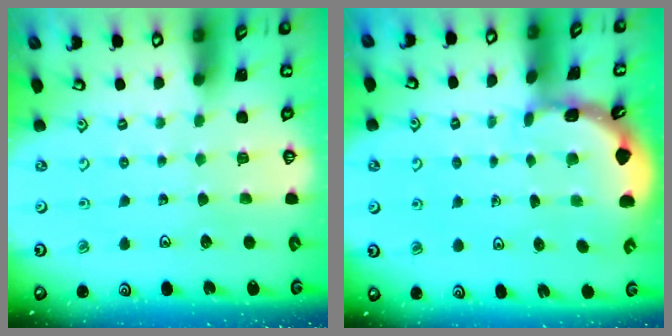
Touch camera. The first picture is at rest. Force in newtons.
{"total": 1.6, "press": 1.6, "slide": 0.1}